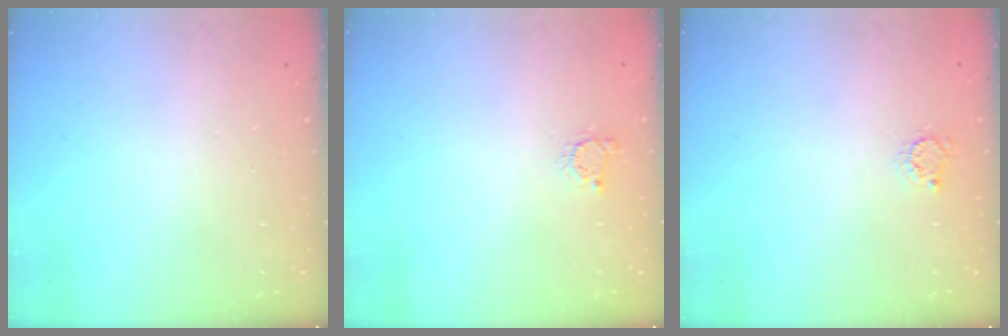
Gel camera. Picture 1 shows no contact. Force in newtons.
{"total": 2.2, "press": 2.2, "slide": 0.4}
{"total": 2.8, "press": 2.8, "slide": 0.4}